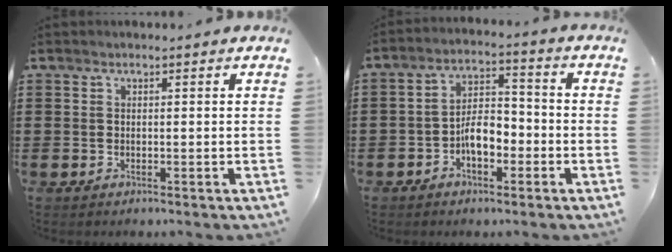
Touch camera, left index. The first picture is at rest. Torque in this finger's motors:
{"motor_torque": [0.28, 0.14, 0.40, 0.07]}